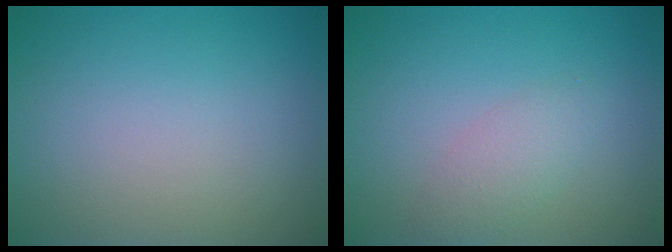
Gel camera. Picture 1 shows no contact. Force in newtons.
{"total": 2.1, "press": 2.1, "slide": 0.0}